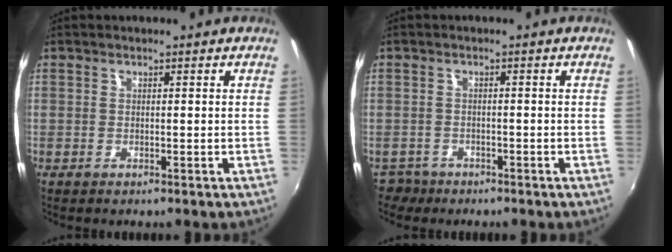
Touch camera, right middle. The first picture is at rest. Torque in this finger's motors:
{"motor_torque": [-0.39, -0.23, -0.11, -0.03]}